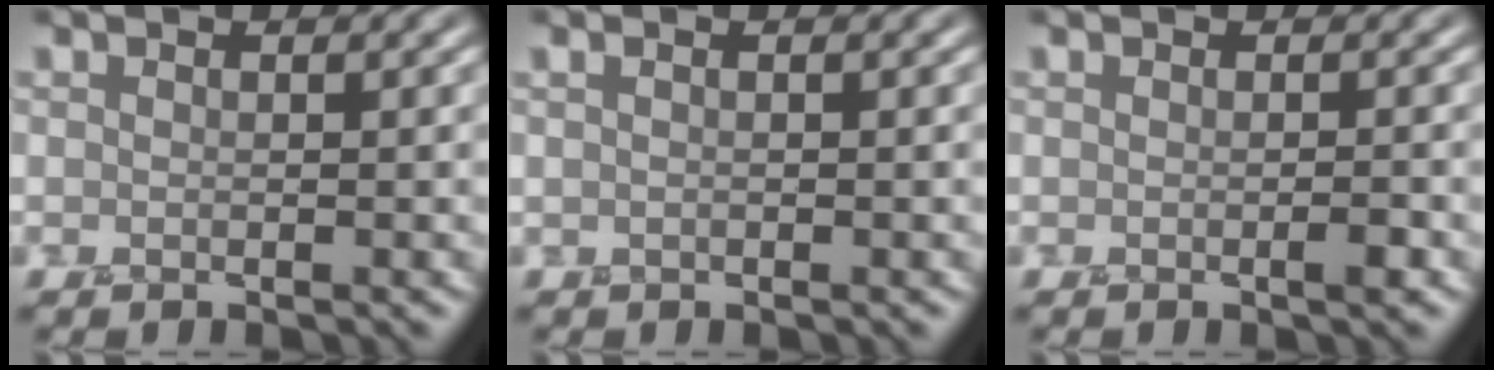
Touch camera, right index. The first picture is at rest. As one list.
[{"total": 0.6, "force": [0.1, 0.3, 0.5], "torque": [-0.012, 0.002, 0.003]}, {"total": 0.9, "force": [-0.3, 0.1, 0.8], "torque": [-0.012, 0.001, -0.005]}]